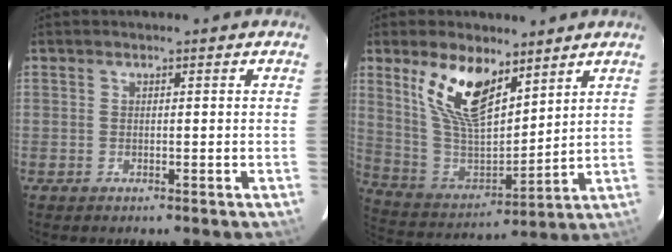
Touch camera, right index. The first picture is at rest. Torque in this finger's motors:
{"motor_torque": [0.97, 0.92, 0.45, 0.17]}